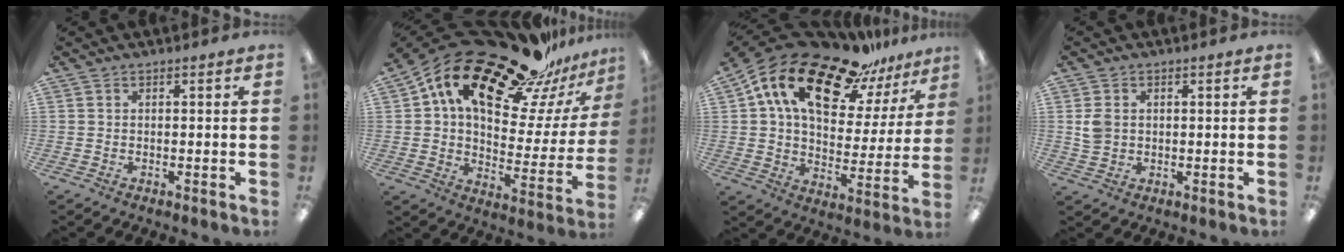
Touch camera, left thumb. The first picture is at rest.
{"total": 24.2, "force": [19.4, 8.9, 11.4], "torque": [-0.193, -0.138, 0.331]}
{"total": 20.4, "force": [14.5, 9.9, 10.3], "torque": [-0.187, -0.091, 0.252]}
{"total": 3.9, "force": [0.6, 3.2, 2.1], "torque": [-0.035, 0.004, 0.010]}